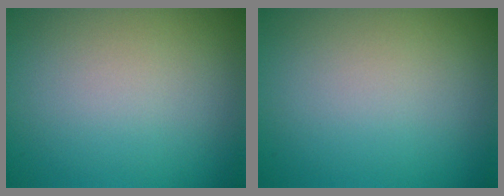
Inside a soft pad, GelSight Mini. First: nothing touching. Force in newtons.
{"total": 0.0}